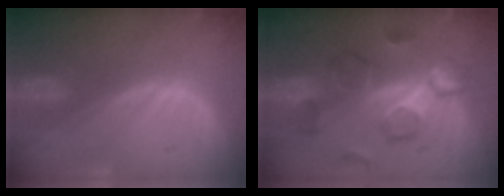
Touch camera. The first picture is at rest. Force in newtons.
{"total": 9.3, "press": 9.0, "slide": 2.3}